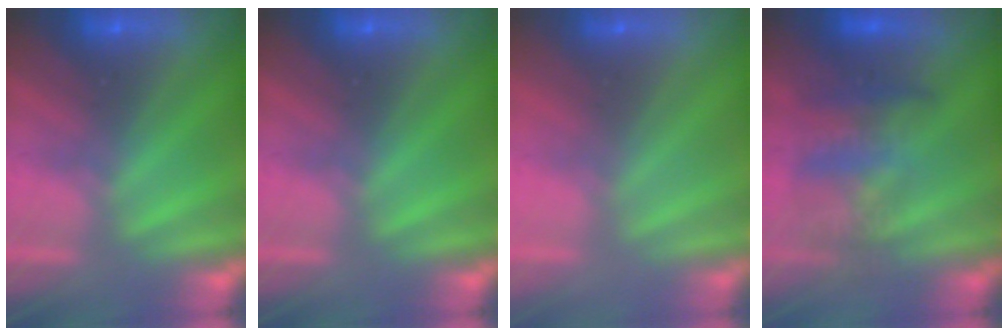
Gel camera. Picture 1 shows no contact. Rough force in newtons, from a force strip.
{"total": 0.0}
{"total": 2.9}
{"total": 3.8}